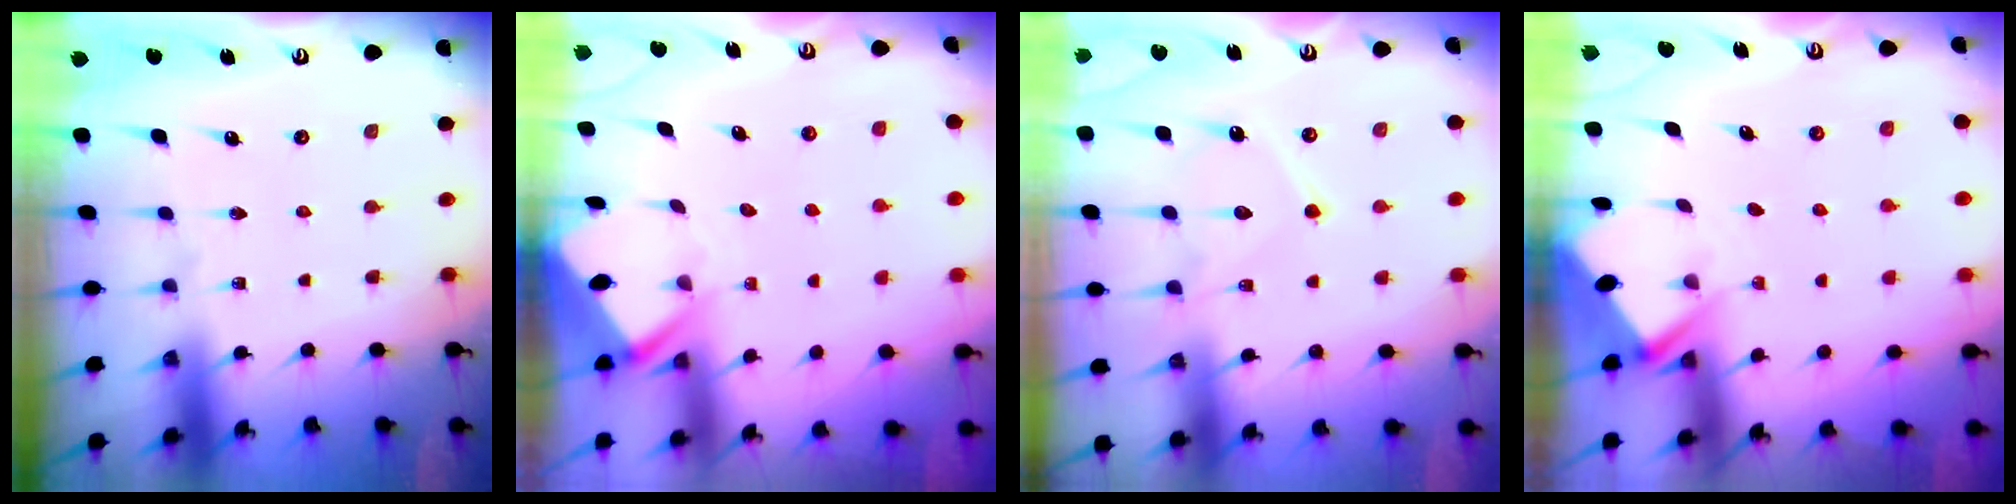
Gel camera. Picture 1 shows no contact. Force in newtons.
{"total": 3.5, "press": 3.4, "slide": 0.3}
{"total": 11.7, "press": 11.7, "slide": 1.1}
{"total": 2.9, "press": 2.9, "slide": 0.3}